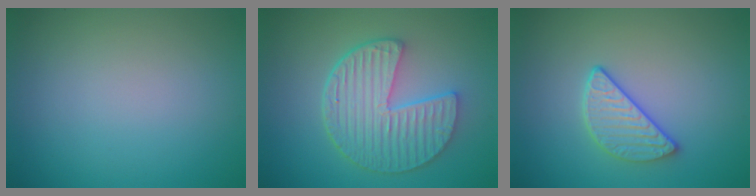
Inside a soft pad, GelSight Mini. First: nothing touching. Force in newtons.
{"total": 6.2, "press": 4.8, "slide": 4.0}
{"total": 2.9, "press": 2.6, "slide": 1.3}